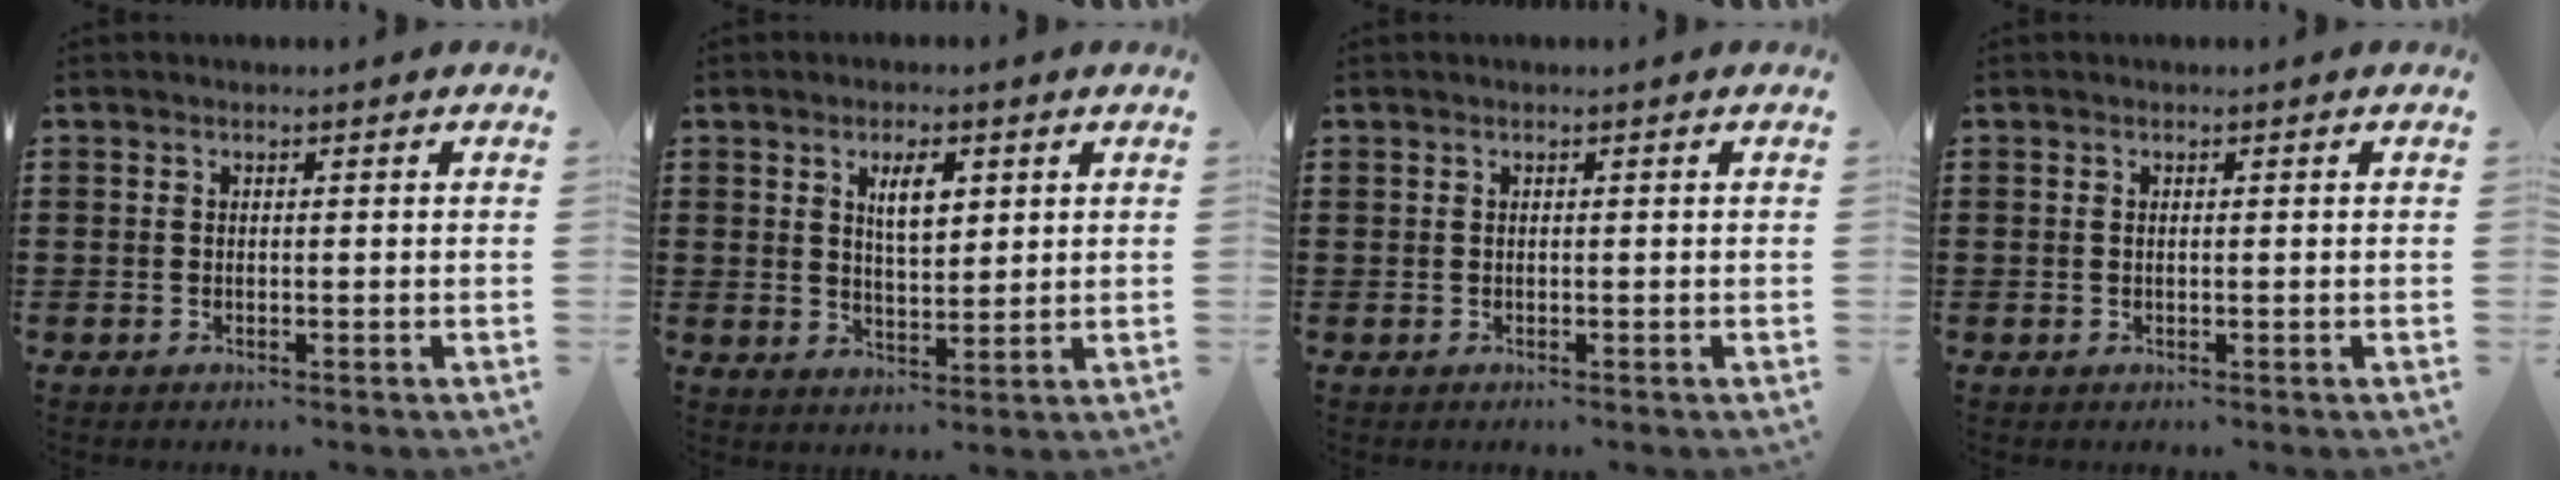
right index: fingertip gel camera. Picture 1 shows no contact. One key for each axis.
{"total": 4.7, "fx": 2.0, "fy": 1.9, "fz": 3.9, "tx": -0.067, "ty": 0.003, "tz": 0.030}
{"total": 0.0}
{"total": 0.0}